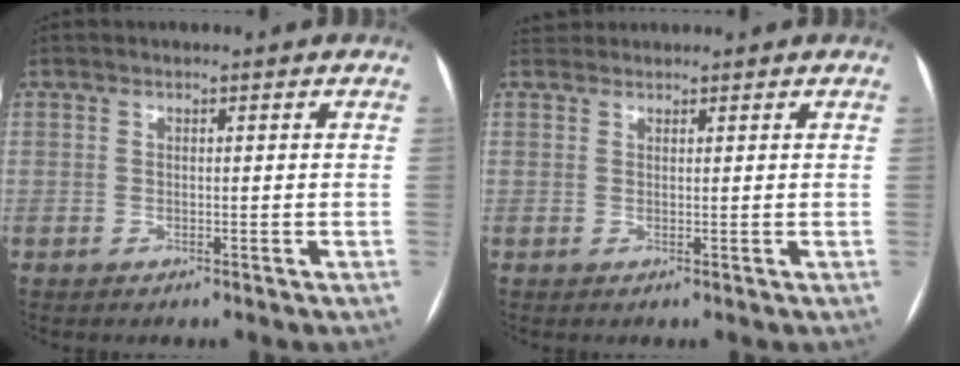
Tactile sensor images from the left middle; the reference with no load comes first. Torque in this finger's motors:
{"motor_torque": [-0.01, 0.01, -0.02, -0.01]}